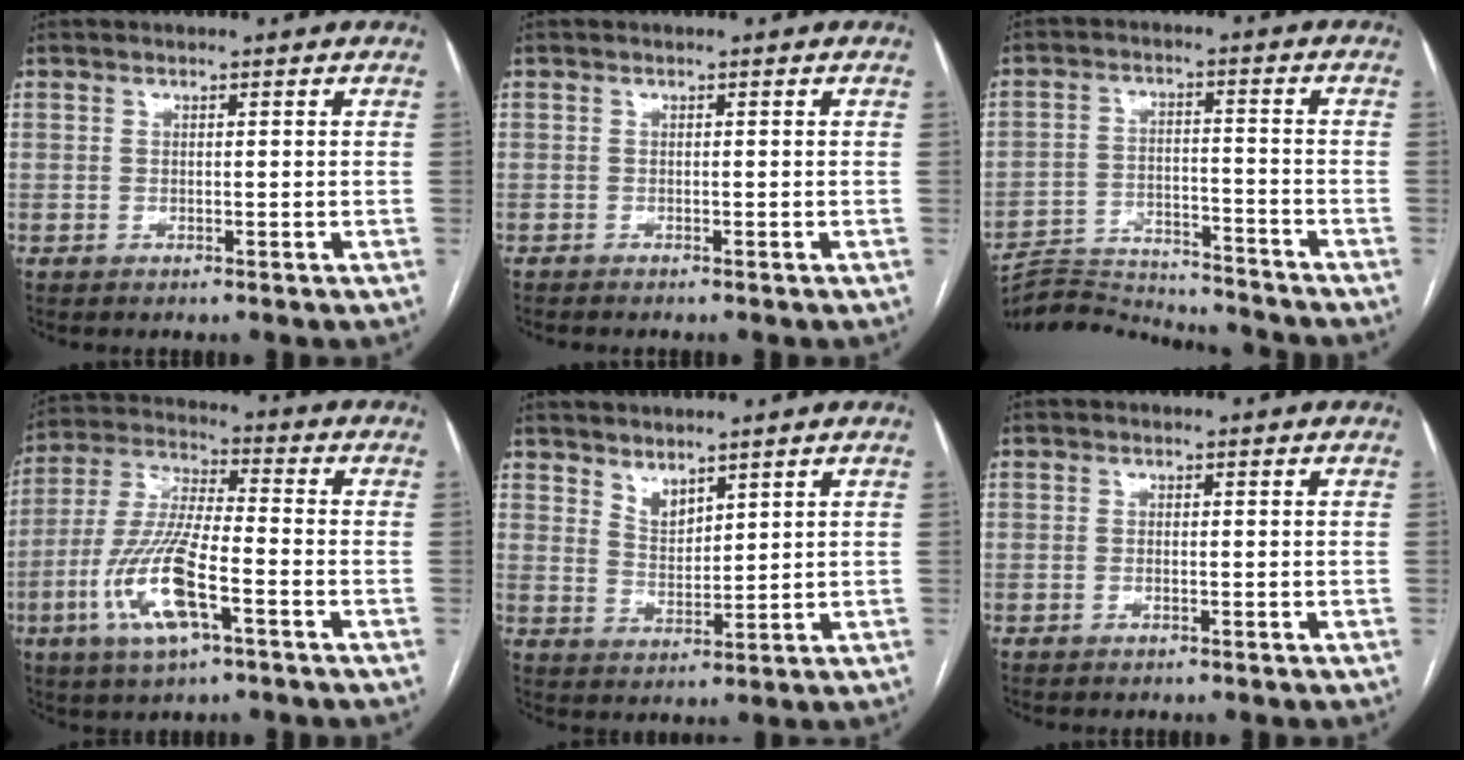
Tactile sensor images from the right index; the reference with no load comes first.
{"total": 1.3, "force": [-1.1, 0.1, 0.5], "torque": [-0.009, -0.003, -0.013]}
{"total": 14.6, "force": [-14.4, 0.3, 2.0], "torque": [-0.035, 0.007, -0.216]}
{"total": 13.7, "force": [-5.1, 2.9, 12.4], "torque": [-0.265, -0.010, -0.094]}
{"total": 3.6, "force": [3.0, 1.4, 1.5], "torque": [-0.029, -0.005, 0.066]}
{"total": 0.8, "force": [-0.2, 0.3, 0.7], "torque": [-0.016, -0.001, -0.003]}